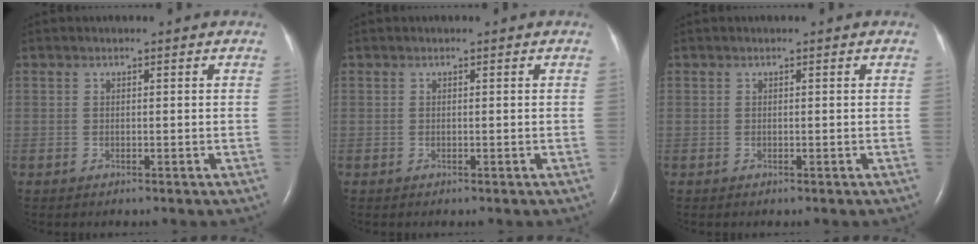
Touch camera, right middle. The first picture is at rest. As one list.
[{"total": 0.0}, {"total": 0.0}]